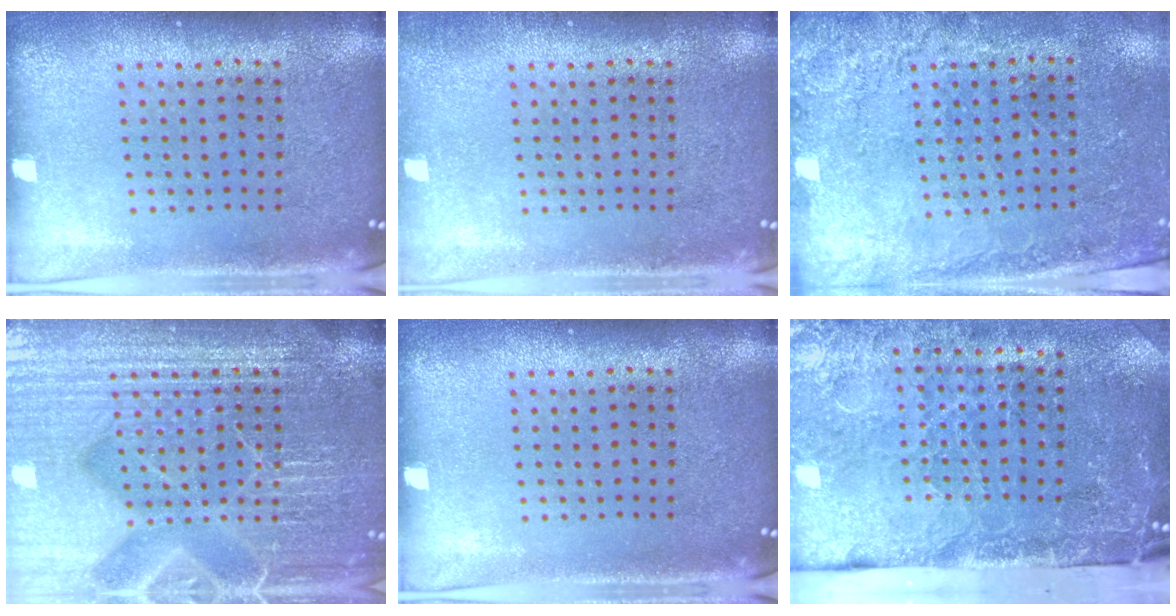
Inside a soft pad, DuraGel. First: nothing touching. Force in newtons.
{"total": 0.8, "press": 0.8, "slide": 0.0}
{"total": 2.5, "press": 2.4, "slide": 0.8}
{"total": 7.4, "press": 7.3, "slide": 0.9}
{"total": 0.0}
{"total": 4.8, "press": 3.6, "slide": 3.1}